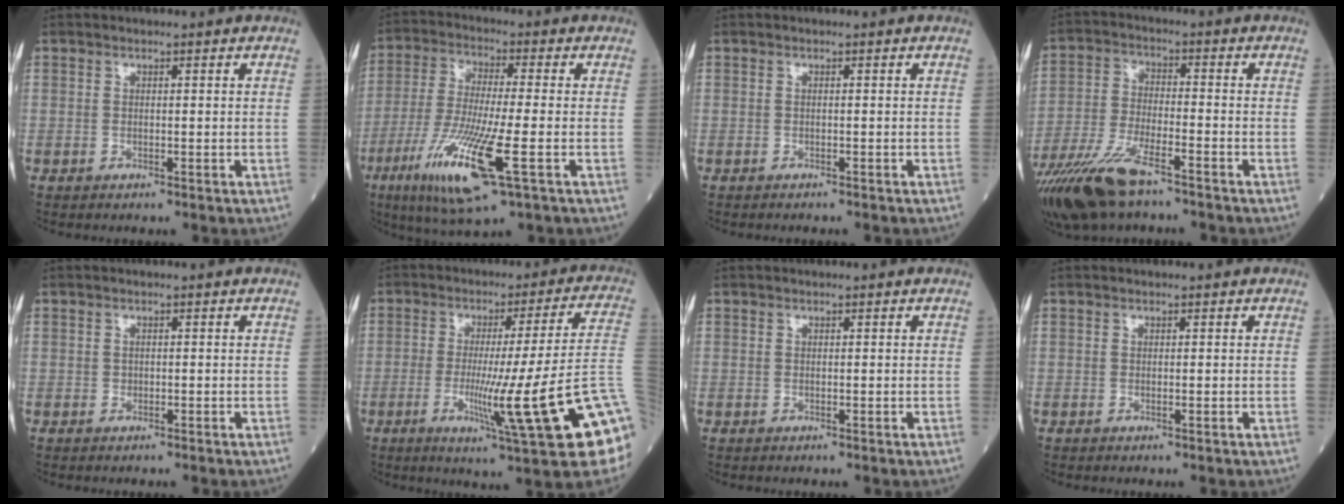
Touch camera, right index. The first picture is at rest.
{"total": 14.4, "force": [-5.7, 1.2, 13.2], "torque": [-0.272, -0.033, -0.102]}
{"total": 1.2, "force": [-1.1, 0.0, 0.4], "torque": [-0.009, -0.002, -0.014]}
{"total": 12.8, "force": [-9.2, 3.4, 8.1], "torque": [-0.165, -0.025, -0.173]}
{"total": 0.0}
{"total": 18.9, "force": [-8.1, 0.3, 17.1], "torque": [-0.249, -0.005, -0.125]}
{"total": 0.0}
{"total": 0.0}